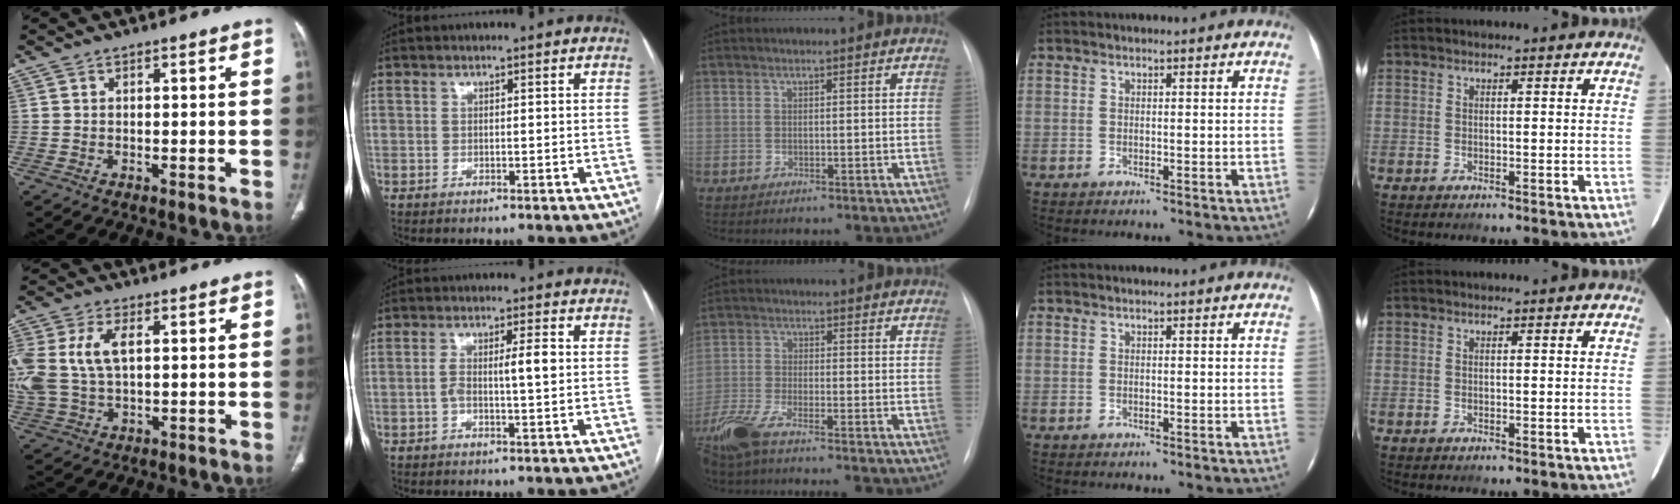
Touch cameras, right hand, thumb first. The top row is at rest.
{"thumb": {"total": 15.0, "force": [2.6, 8.9, 11.8], "torque": [-0.301, 0.007, 0.054]}, "index": {"total": 4.8, "force": [0.0, 0.7, 4.7], "torque": [-0.089, 0.011, 0.001]}, "middle": {"total": 10.5, "force": [-8.6, 1.3, 5.8], "torque": [-0.114, -0.019, -0.148]}}